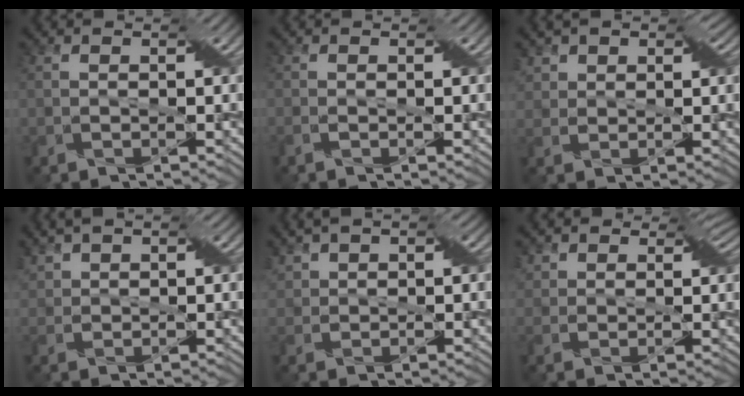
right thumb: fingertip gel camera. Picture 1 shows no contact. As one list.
[{"total": 1.0, "force": [-0.5, 0.5, 0.8], "torque": [-0.019, -0.001, -0.010]}, {"total": 4.6, "force": [2.7, 3.2, 2.1], "torque": [-0.046, 0.010, 0.046]}, {"total": 3.8, "force": [2.5, 2.1, 2.1], "torque": [-0.051, 0.012, 0.048]}, {"total": 4.4, "force": [2.6, 2.6, 2.6], "torque": [-0.059, 0.014, 0.046]}, {"total": 4.7, "force": [3.1, 3.0, 1.9], "torque": [-0.048, 0.008, 0.056]}]